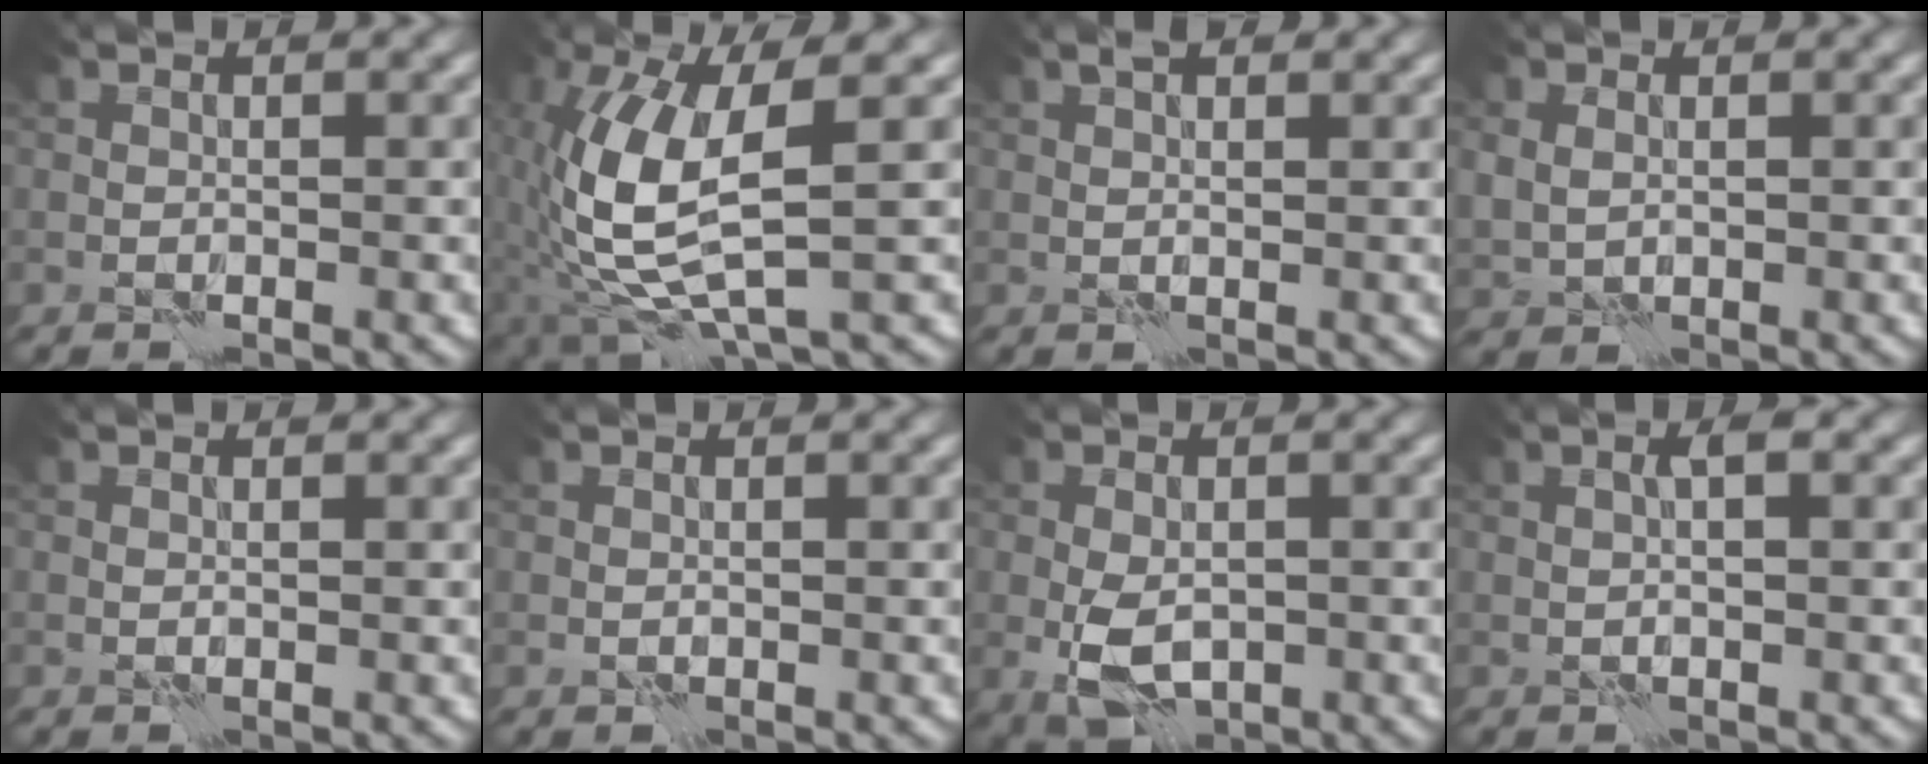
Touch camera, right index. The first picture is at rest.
{"total": 8.8, "force": [0.1, 3.2, 8.2], "torque": [-0.188, 0.002, 0.003]}
{"total": 1.3, "force": [0.9, 0.5, 0.8], "torque": [-0.016, 0.006, 0.015]}
{"total": 1.9, "force": [0.4, 1.6, 0.9], "torque": [-0.026, 0.002, 0.014]}
{"total": 0.0}
{"total": 0.0}
{"total": 4.4, "force": [-1.0, 2.7, 3.3], "torque": [-0.065, -0.010, -0.018]}
{"total": 1.3, "force": [0.3, 0.2, 1.2], "torque": [-0.022, 0.007, 0.005]}